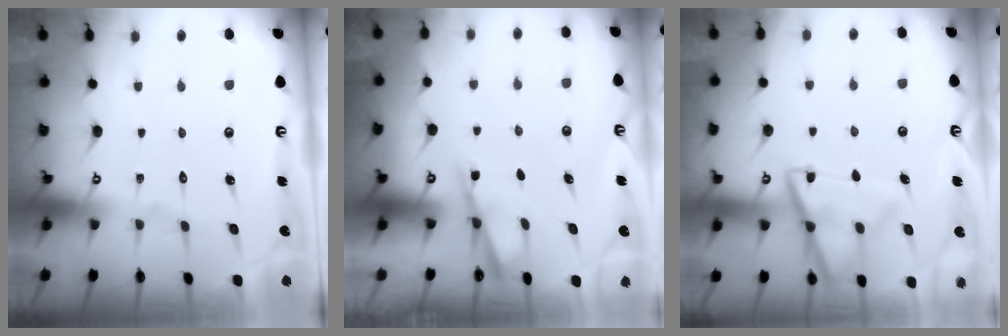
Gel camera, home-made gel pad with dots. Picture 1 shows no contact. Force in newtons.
{"total": 2.9, "press": 2.8, "slide": 0.4}
{"total": 12.4, "press": 12.4, "slide": 1.2}